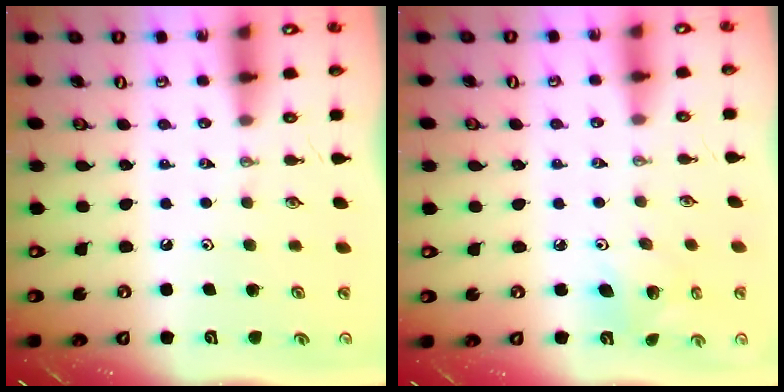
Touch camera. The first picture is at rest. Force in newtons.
{"total": 5.2, "press": 5.2, "slide": 0.2}